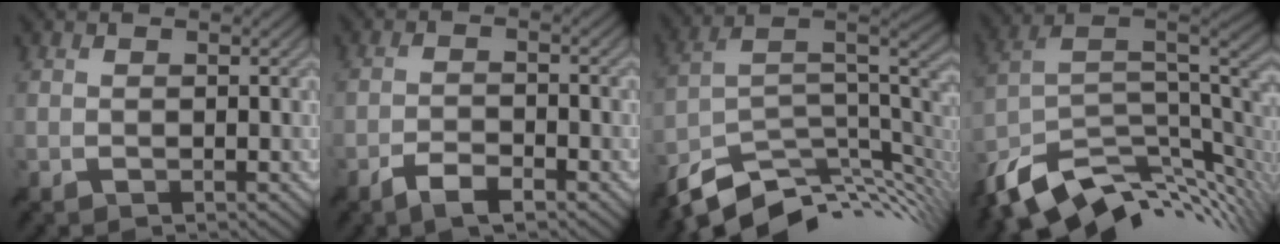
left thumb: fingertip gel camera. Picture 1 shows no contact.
{"total": 3.6, "force": [-2.6, 1.0, 2.3], "torque": [-0.049, 0.000, -0.050]}
{"total": 11.7, "force": [-6.8, 5.1, 8.0], "torque": [-0.165, -0.004, -0.119]}
{"total": 13.2, "force": [-7.0, 6.1, 9.3], "torque": [-0.208, -0.024, -0.115]}